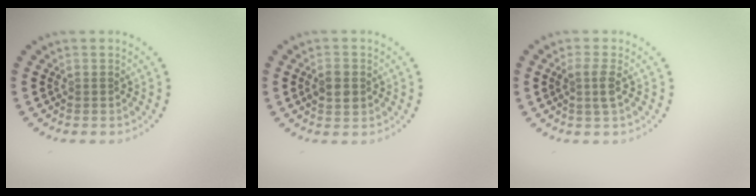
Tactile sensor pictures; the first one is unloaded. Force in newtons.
{"total": 2.0, "press": 2.0, "slide": 0.0}
{"total": 1.7, "press": 1.4, "slide": 0.8}